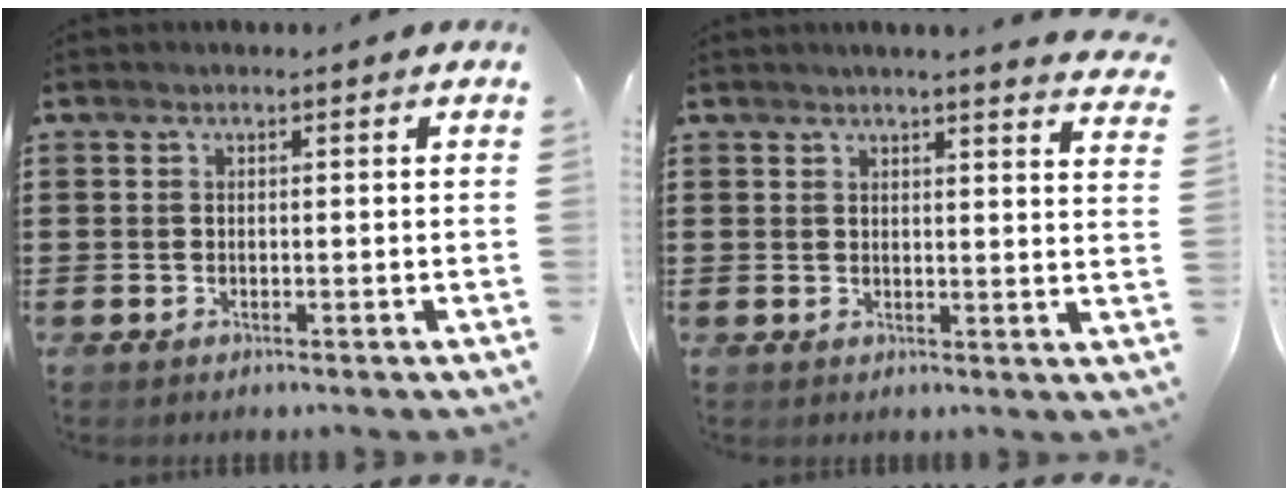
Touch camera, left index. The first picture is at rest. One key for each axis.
{"total": 2.8, "fx": 2.6, "fy": -0.6, "fz": 0.8, "tx": -0.023, "ty": -0.011, "tz": 0.047}